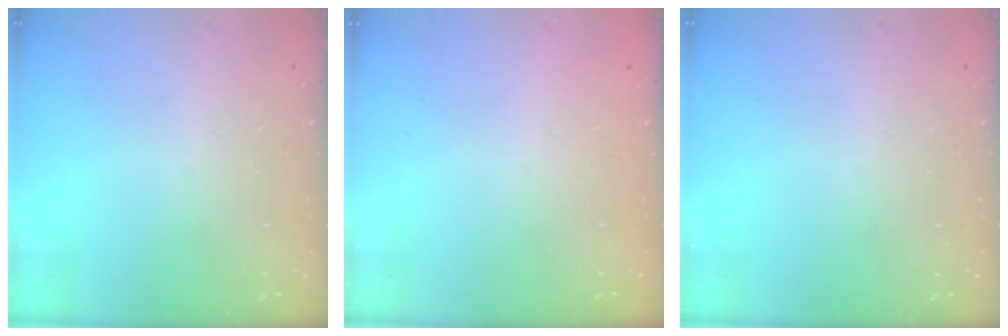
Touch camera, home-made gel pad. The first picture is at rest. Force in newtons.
{"total": 0.0}
{"total": 0.0}